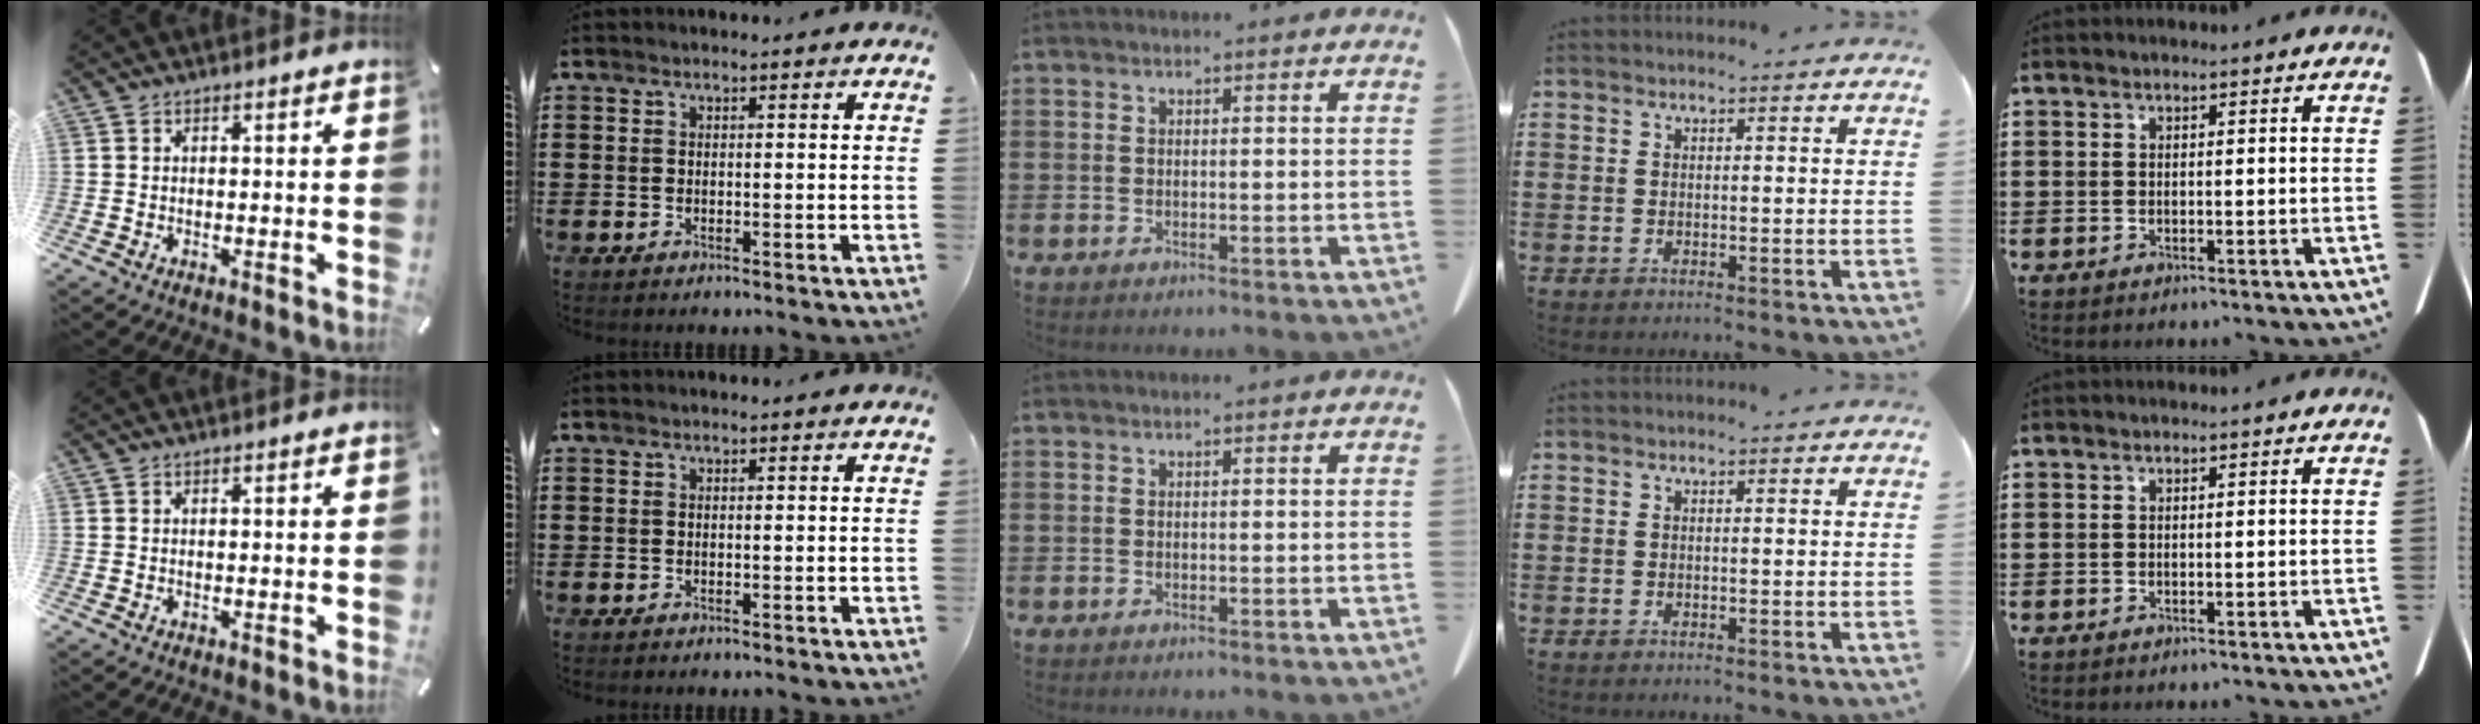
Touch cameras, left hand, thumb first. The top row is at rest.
{}